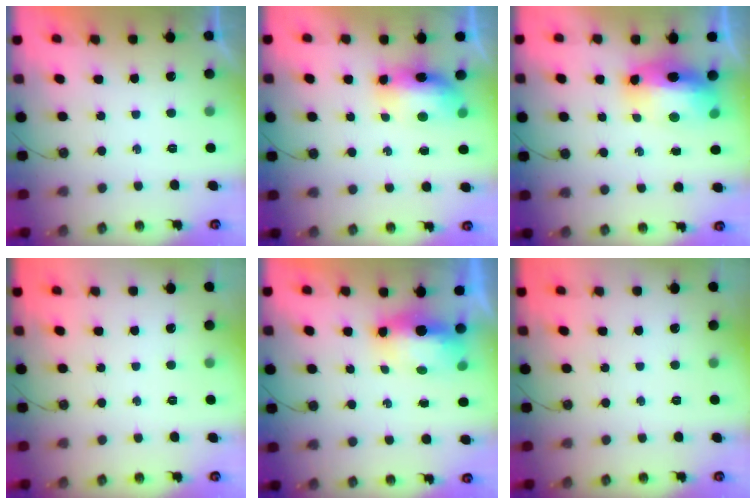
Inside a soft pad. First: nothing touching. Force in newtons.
{"total": 13.4, "press": 10.4, "slide": 8.4}
{"total": 13.4, "press": 13.3, "slide": 1.6}
{"total": 0.0}
{"total": 7.4, "press": 7.4, "slide": 0.6}
{"total": 0.0}